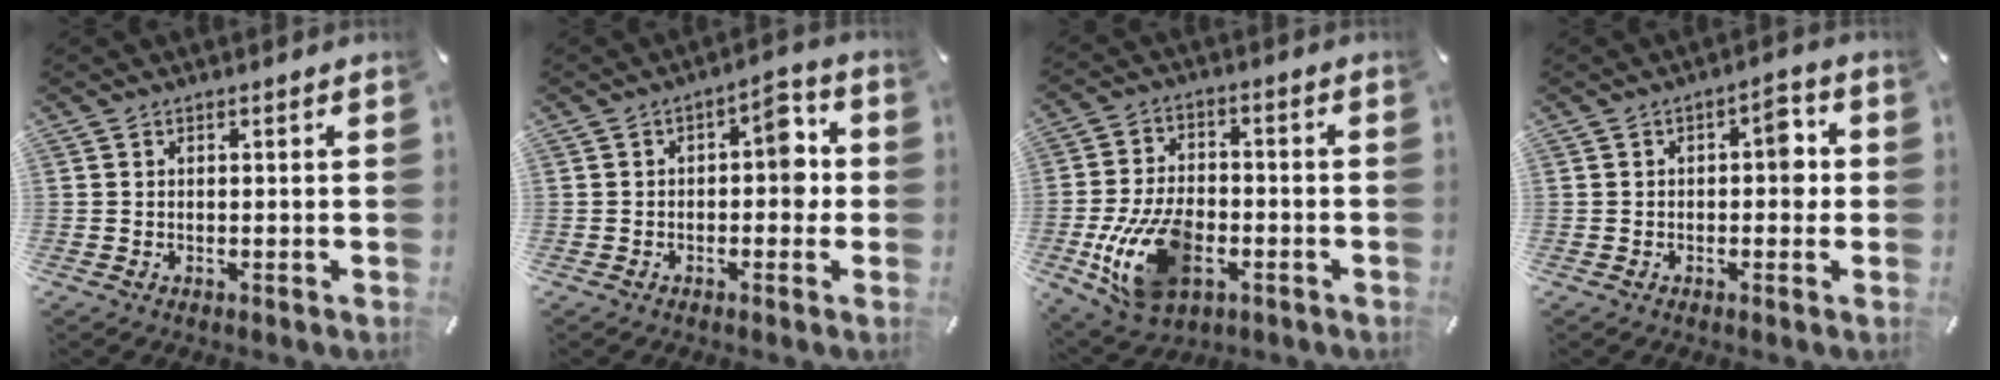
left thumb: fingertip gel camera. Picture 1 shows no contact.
{"total": 7.5, "force": [-0.1, 4.2, 6.3], "torque": [-0.070, 0.005, -0.014]}
{"total": 14.9, "force": [-4.2, 10.2, 10.1], "torque": [-0.198, 0.007, -0.073]}
{"total": 5.6, "force": [0.1, 3.1, 4.7], "torque": [-0.050, 0.002, -0.010]}